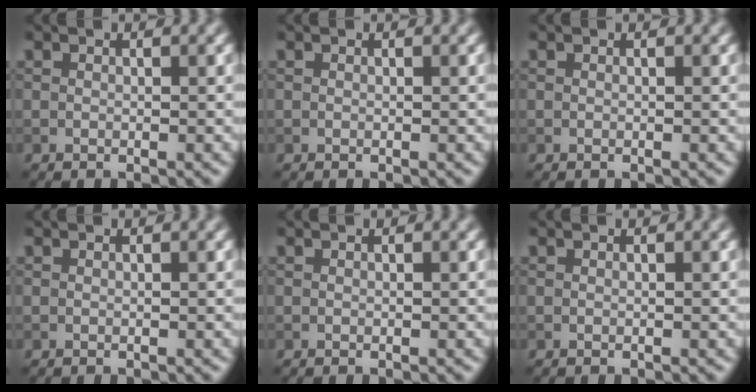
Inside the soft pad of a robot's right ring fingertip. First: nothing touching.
{"total": 0.0}
{"total": 0.0}
{"total": 0.0}
{"total": 0.0}
{"total": 0.0}